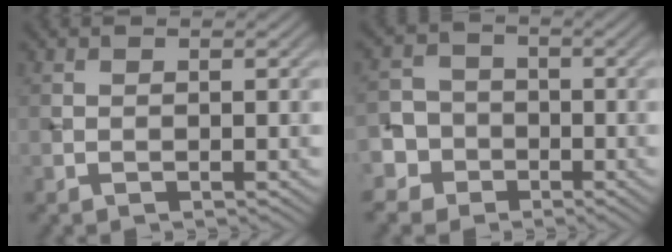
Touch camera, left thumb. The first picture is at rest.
{"total": 5.9, "force": [-2.4, 5.2, 1.2], "torque": [-0.032, 0.000, -0.071]}